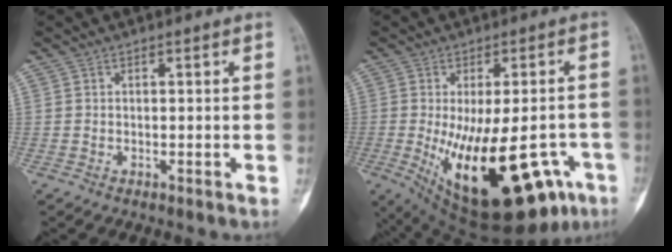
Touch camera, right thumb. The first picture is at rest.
{"total": 25.0, "force": [-9.0, 10.6, 20.8], "torque": [-0.276, -0.013, -0.107]}